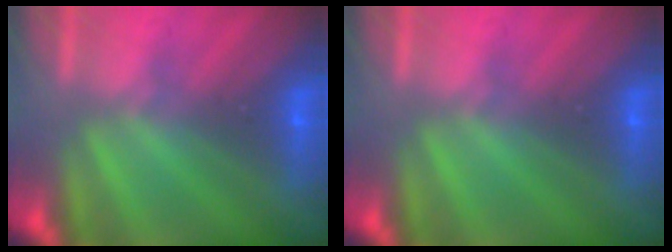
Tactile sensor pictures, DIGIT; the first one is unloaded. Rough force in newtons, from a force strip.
{"total": 0.0}